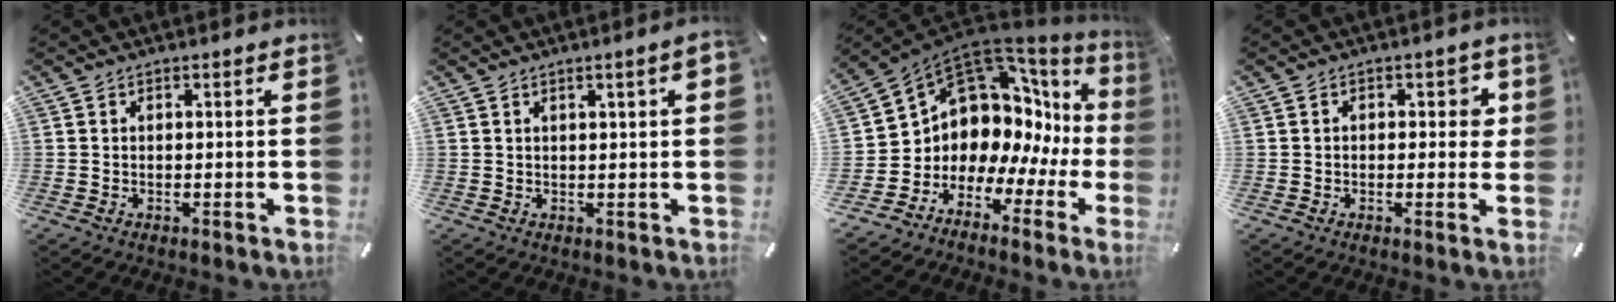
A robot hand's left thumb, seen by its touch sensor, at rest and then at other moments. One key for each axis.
{"total": 3.1, "fx": 1.0, "fy": 0.3, "fz": 2.9, "tx": -0.053, "ty": 0.000, "tz": 0.017}
{"total": 11.7, "fx": 5.4, "fy": 9.2, "fz": 4.7, "tx": -0.094, "ty": -0.081, "tz": 0.111}
{"total": 3.4, "fx": 0.3, "fy": 2.1, "fz": 2.7, "tx": -0.030, "ty": 0.002, "tz": -0.003}